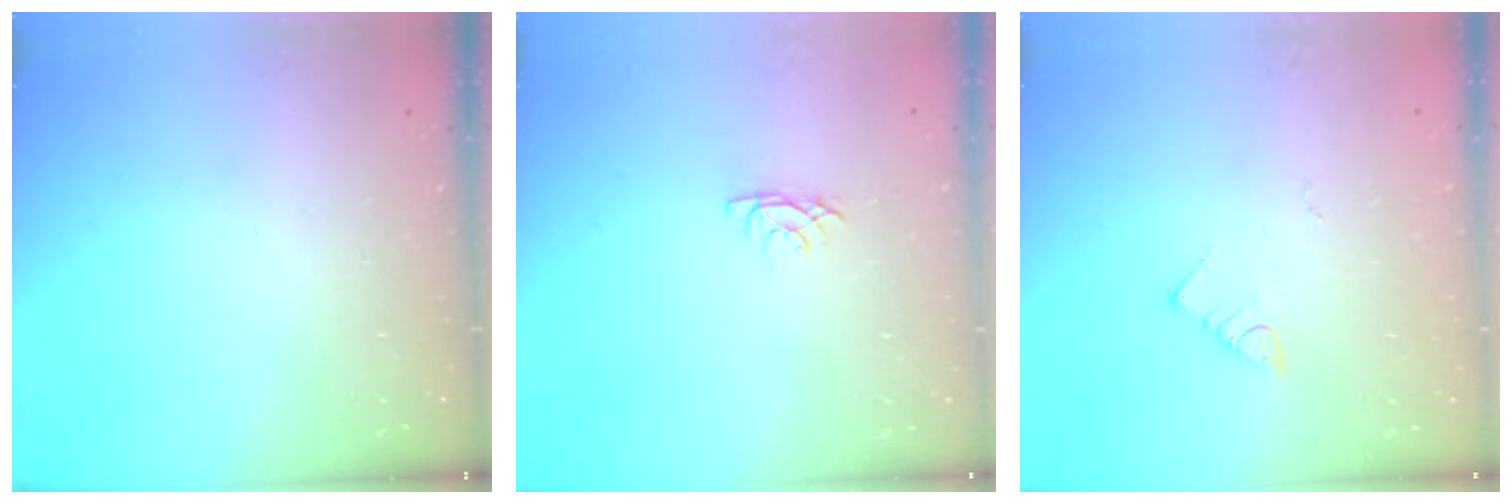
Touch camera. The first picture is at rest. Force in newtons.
{"total": 3.0, "press": 3.0, "slide": 0.5}
{"total": 2.9, "press": 2.9, "slide": 0.3}